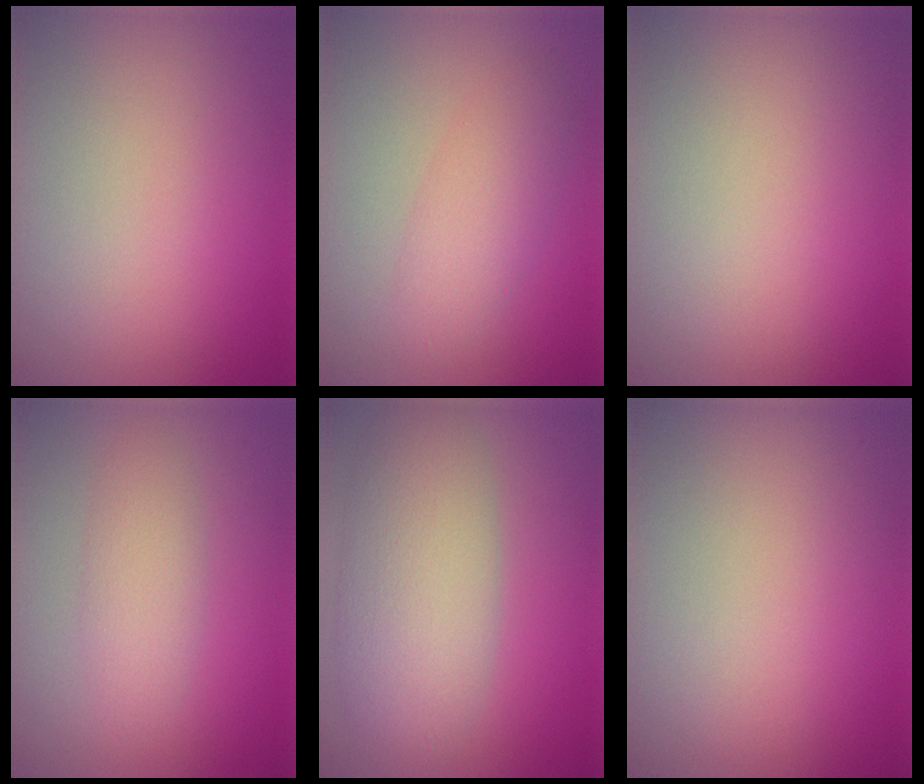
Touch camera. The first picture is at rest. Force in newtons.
{"total": 2.9, "press": 2.9, "slide": 0.1}
{"total": 0.0}
{"total": 2.7, "press": 2.7, "slide": 0.1}
{"total": 7.2, "press": 7.2, "slide": 0.4}
{"total": 0.0}